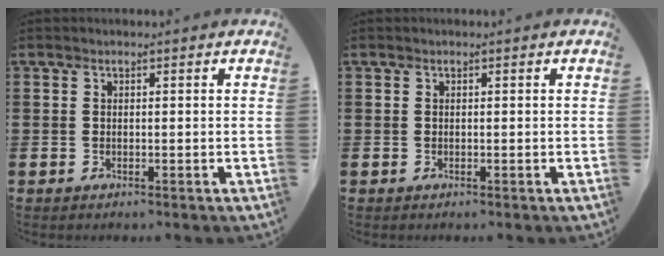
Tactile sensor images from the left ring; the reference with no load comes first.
{"total": 0.0}